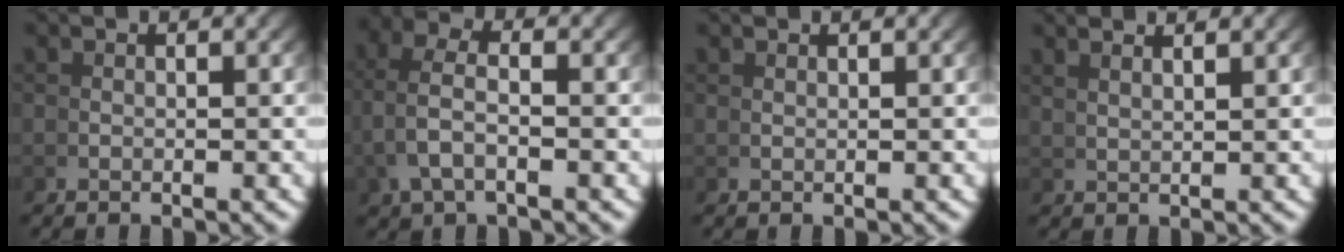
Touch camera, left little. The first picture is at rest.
{"total": 2.9, "force": [1.0, 1.0, 2.5], "torque": [-0.058, 0.001, 0.024]}
{"total": 1.3, "force": [0.8, -1.0, -0.3], "torque": [0.015, 0.002, 0.018]}
{"total": 2.8, "force": [2.6, -0.8, 0.8], "torque": [0.000, 0.008, 0.050]}